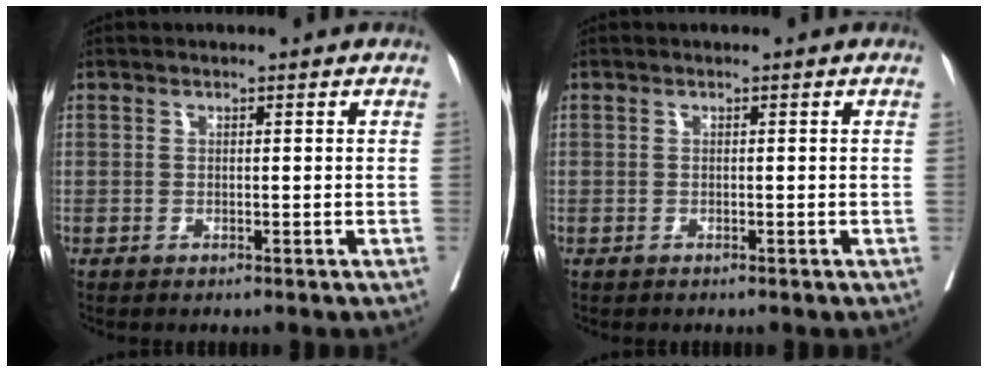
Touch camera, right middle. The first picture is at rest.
{"total": 0.0}